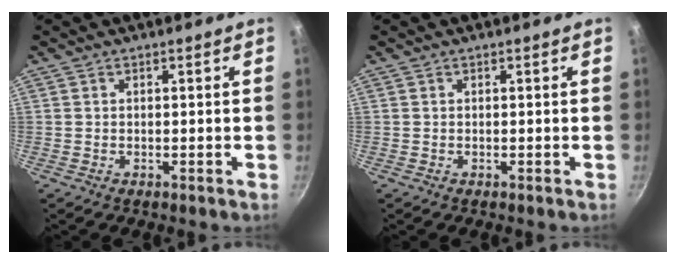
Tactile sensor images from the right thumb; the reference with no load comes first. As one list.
[{"total": 0.0}]